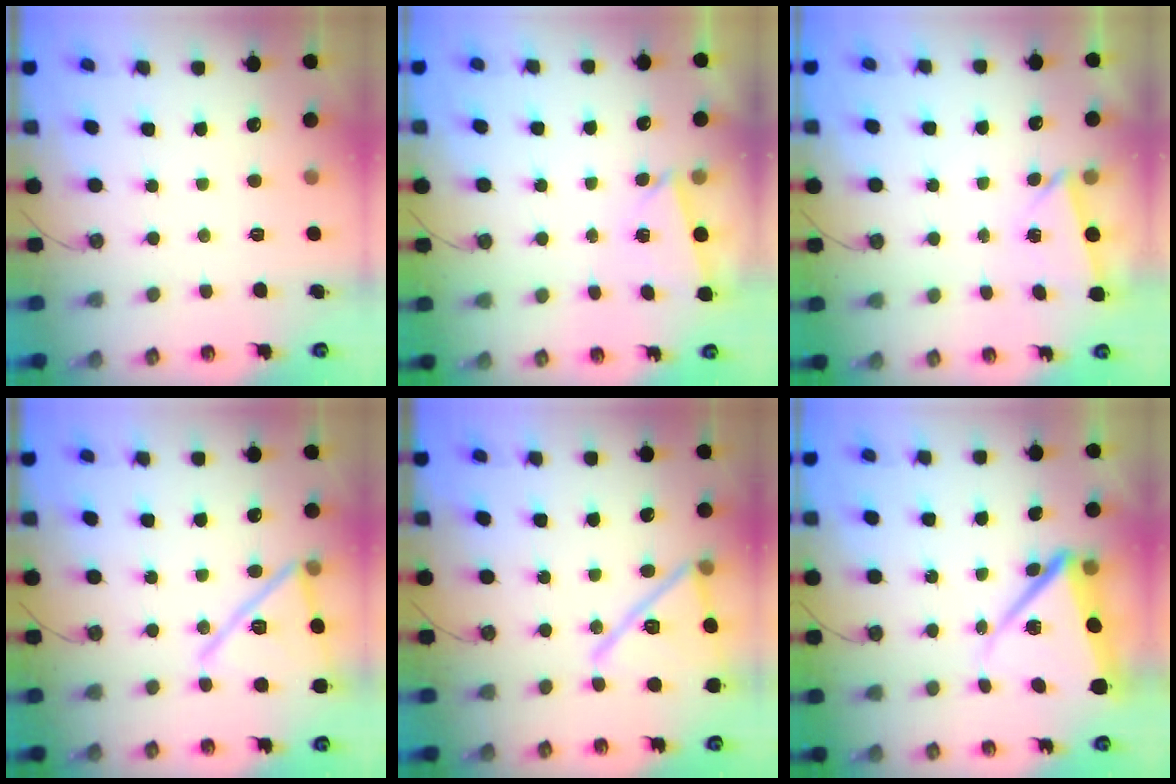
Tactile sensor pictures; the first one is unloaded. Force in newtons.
{"total": 3.0, "press": 2.4, "slide": 1.7}
{"total": 2.3, "press": 2.0, "slide": 1.2}
{"total": 17.1, "press": 15.3, "slide": 7.5}
{"total": 19.5, "press": 16.5, "slide": 10.4}
{"total": 13.1, "press": 13.0, "slide": 1.6}